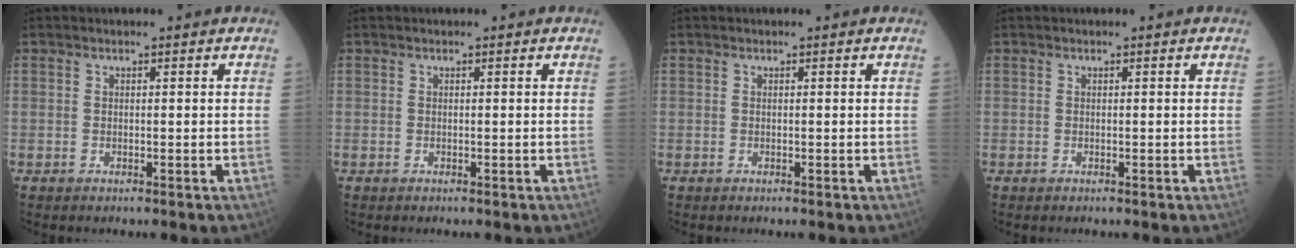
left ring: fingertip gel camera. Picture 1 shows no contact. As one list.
[{"total": 0.0}, {"total": 0.0}, {"total": 0.0}]